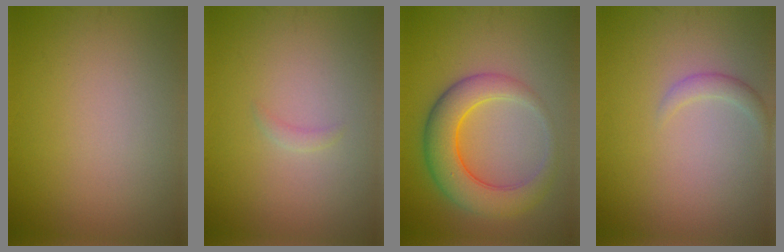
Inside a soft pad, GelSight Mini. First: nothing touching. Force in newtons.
{"total": 0.7, "press": 0.7, "slide": 0.1}
{"total": 6.3, "press": 6.3, "slide": 0.1}
{"total": 1.2, "press": 1.2, "slide": 0.0}